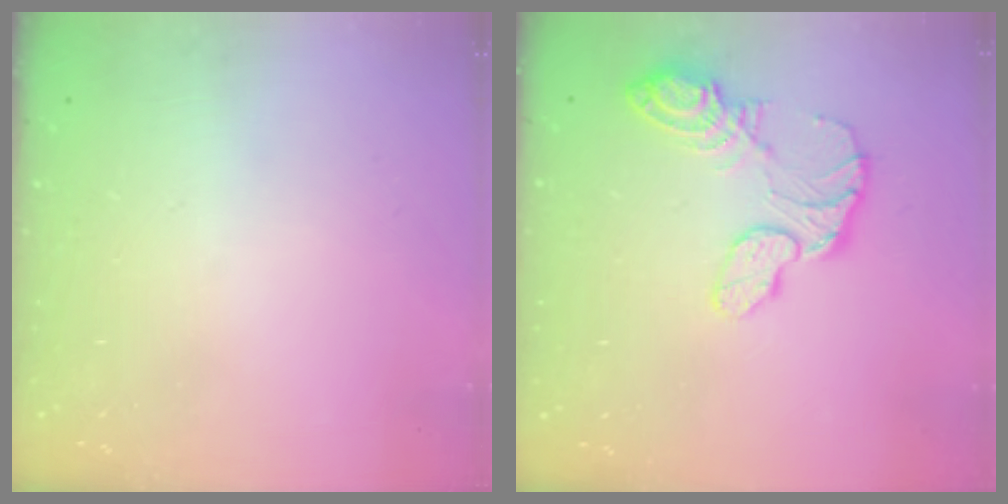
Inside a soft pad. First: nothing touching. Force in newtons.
{"total": 12.0, "press": 11.9, "slide": 1.2}